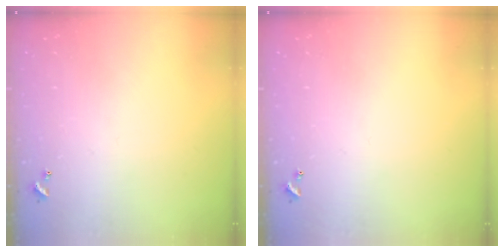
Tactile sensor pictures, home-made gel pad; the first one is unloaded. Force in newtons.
{"total": 0.0}